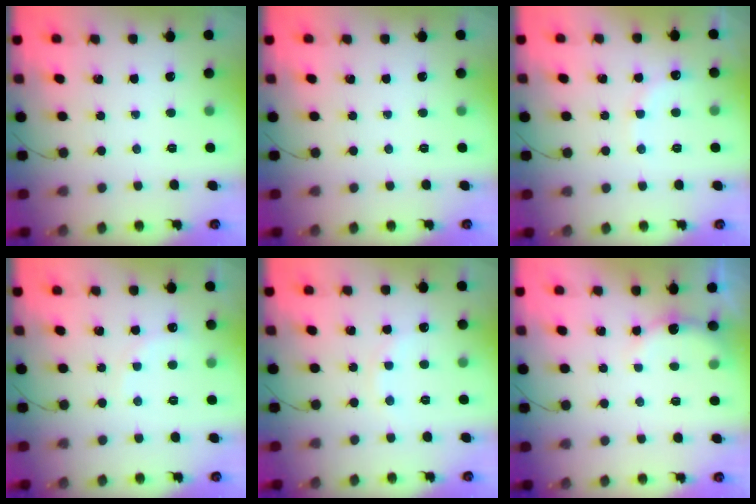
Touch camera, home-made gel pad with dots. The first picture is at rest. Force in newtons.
{"total": 0.0}
{"total": 8.6, "press": 8.5, "slide": 1.5}
{"total": 7.6, "press": 7.4, "slide": 1.9}
{"total": 4.5, "press": 4.3, "slide": 1.3}
{"total": 4.4, "press": 4.2, "slide": 1.2}